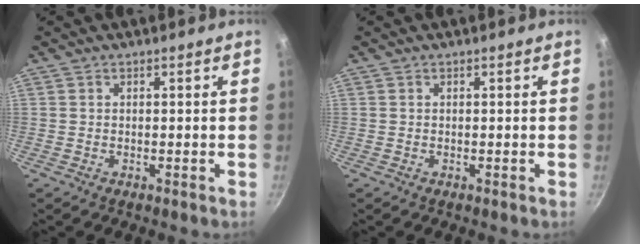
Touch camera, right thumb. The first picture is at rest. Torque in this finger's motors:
{"motor_torque": [0.00, 0.00, 0.07, 0.00, 0.00]}